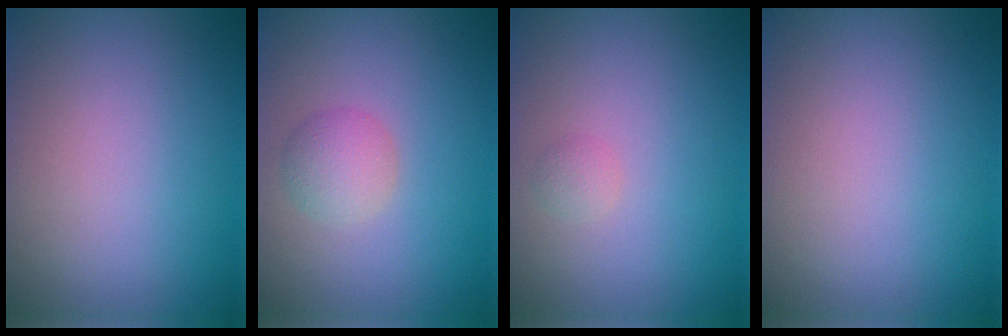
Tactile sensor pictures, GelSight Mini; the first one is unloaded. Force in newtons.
{"total": 2.3, "press": 2.3, "slide": 0.0}
{"total": 0.8, "press": 0.8, "slide": 0.0}
{"total": 0.0}